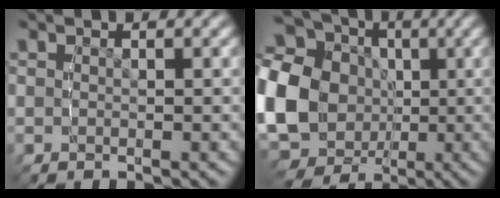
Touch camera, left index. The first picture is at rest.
{"total": 19.4, "force": [0.4, 17.2, 9.0], "torque": [-0.219, -0.033, -0.005]}